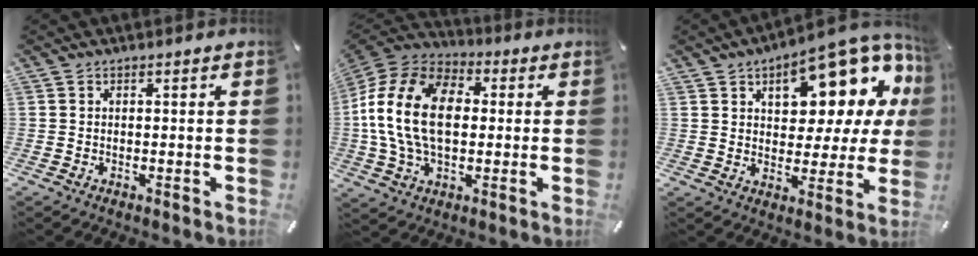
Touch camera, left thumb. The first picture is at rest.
{"total": 18.8, "force": [0.1, 12.8, 13.8], "torque": [-0.303, 0.020, -0.001]}
{"total": 16.7, "force": [9.7, 8.4, 10.8], "torque": [-0.141, -0.067, 0.161]}